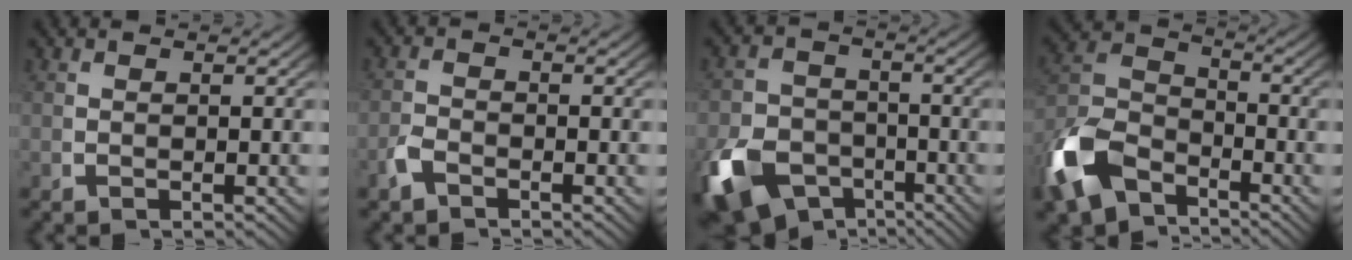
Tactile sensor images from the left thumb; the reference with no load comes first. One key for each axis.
{"total": 1.7, "fx": -1.4, "fy": 0.8, "fz": 0.5, "tx": -0.013, "ty": -0.006, "tz": -0.026}
{"total": 11.5, "fx": -5.8, "fy": 8.5, "fz": 5.0, "tx": -0.100, "ty": -0.060, "tz": -0.084}
{"total": 9.4, "fx": -4.1, "fy": 6.6, "fz": 5.3, "tx": -0.127, "ty": -0.038, "tz": -0.058}